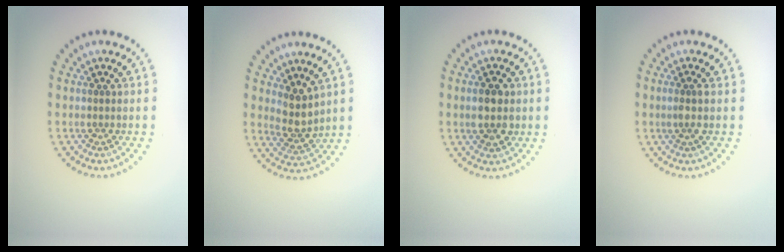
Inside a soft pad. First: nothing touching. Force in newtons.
{"total": 2.9, "press": 2.4, "slide": 1.7}
{"total": 2.8, "press": 2.8, "slide": 0.1}
{"total": 1.5, "press": 1.1, "slide": 0.9}